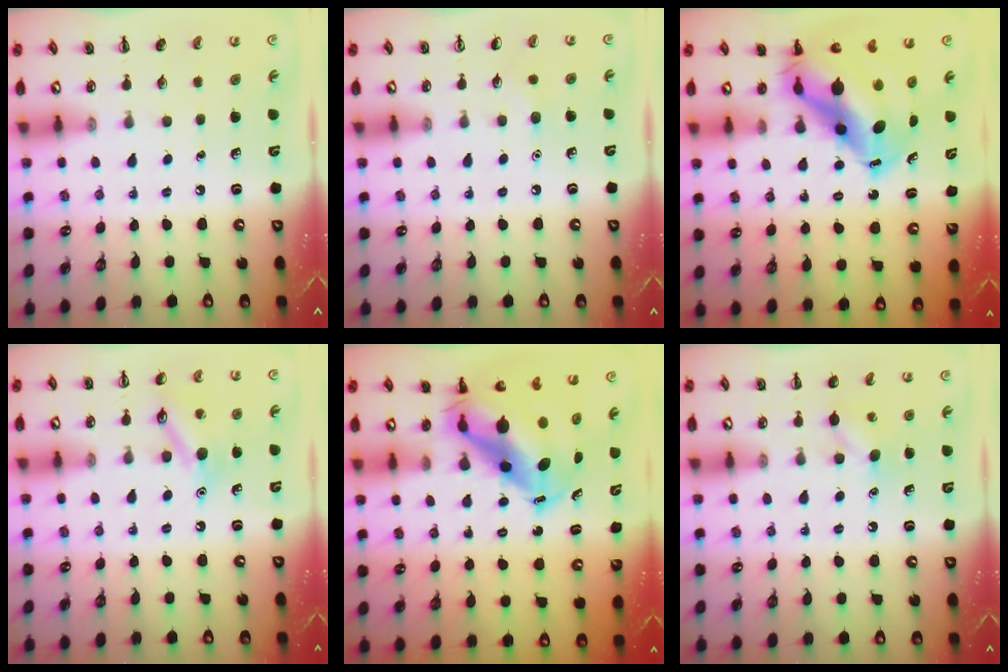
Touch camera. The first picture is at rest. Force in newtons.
{"total": 4.1, "press": 3.9, "slide": 1.3}
{"total": 12.6, "press": 12.0, "slide": 3.6}
{"total": 11.1, "press": 11.1, "slide": 0.9}
{"total": 10.6, "press": 10.2, "slide": 3.0}
{"total": 4.8, "press": 4.6, "slide": 1.2}